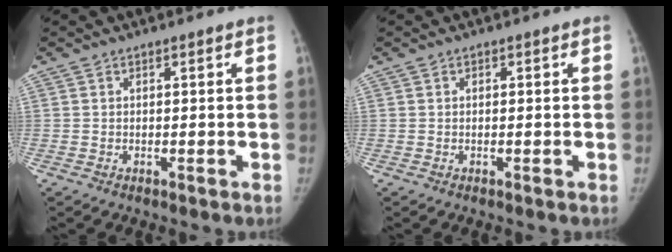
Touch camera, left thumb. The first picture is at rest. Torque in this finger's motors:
{"motor_torque": [-0.06, -0.09, 0.35, -0.14, 0.00]}